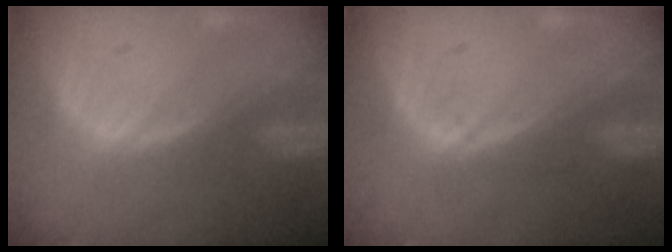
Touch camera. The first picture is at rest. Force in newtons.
{"total": 0.9, "press": 0.8, "slide": 0.2}